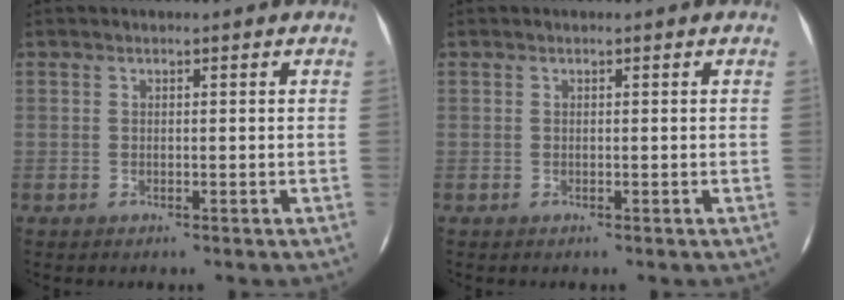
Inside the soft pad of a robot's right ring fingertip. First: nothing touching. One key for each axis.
{"total": 0.0}